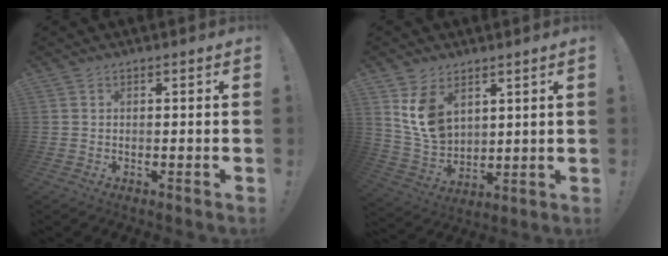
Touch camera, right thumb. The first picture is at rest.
{"total": 10.9, "force": [5.3, 7.8, 5.5], "torque": [-0.098, -0.033, 0.104]}